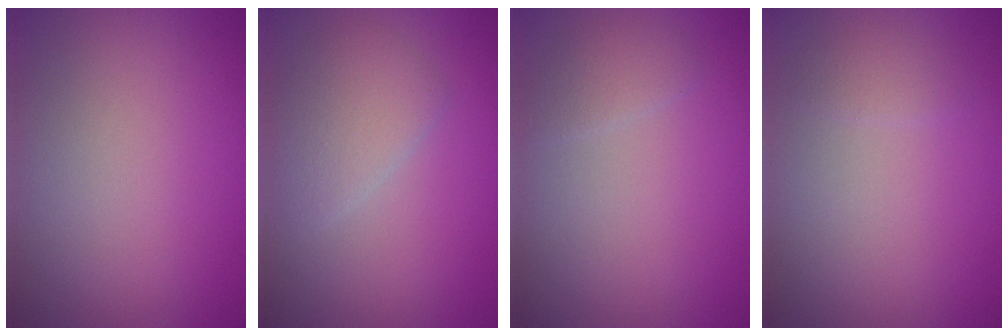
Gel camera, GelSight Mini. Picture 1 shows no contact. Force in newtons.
{"total": 2.9, "press": 2.9, "slide": 0.1}
{"total": 1.3, "press": 1.3, "slide": 0.1}
{"total": 1.1, "press": 1.1, "slide": 0.0}